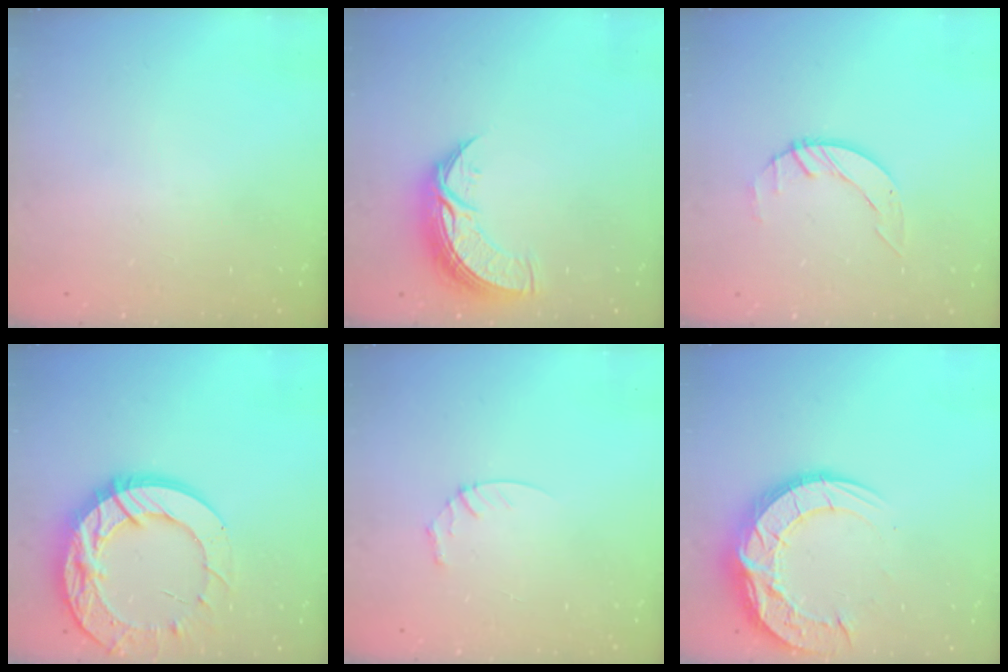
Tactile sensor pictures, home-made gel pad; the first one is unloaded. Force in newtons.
{"total": 9.5, "press": 9.5, "slide": 0.8}
{"total": 3.3, "press": 3.2, "slide": 0.4}
{"total": 21.2, "press": 21.1, "slide": 2.1}
{"total": 3.5, "press": 3.5, "slide": 0.3}
{"total": 17.9, "press": 17.8, "slide": 1.3}